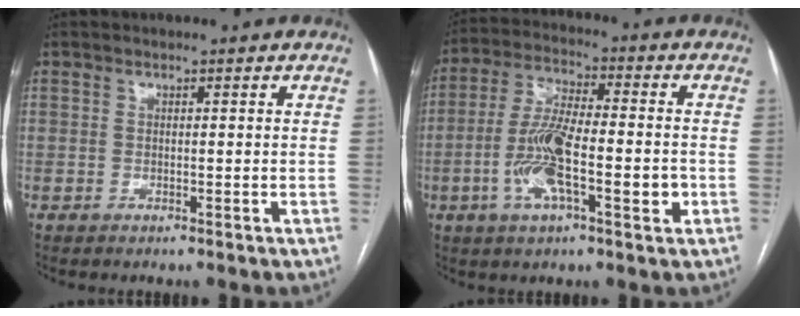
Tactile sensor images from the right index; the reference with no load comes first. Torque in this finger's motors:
{"motor_torque": [0.53, -0.14, 0.70, 0.21]}